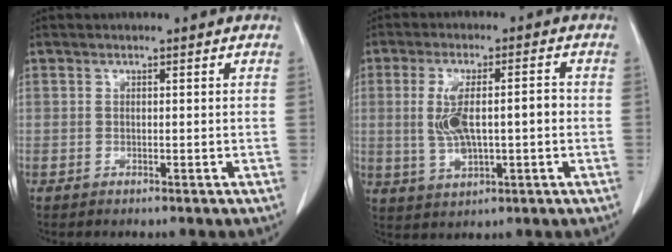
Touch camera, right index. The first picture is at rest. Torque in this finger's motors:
{"motor_torque": [0.35, -0.01, 0.24, 0.09]}